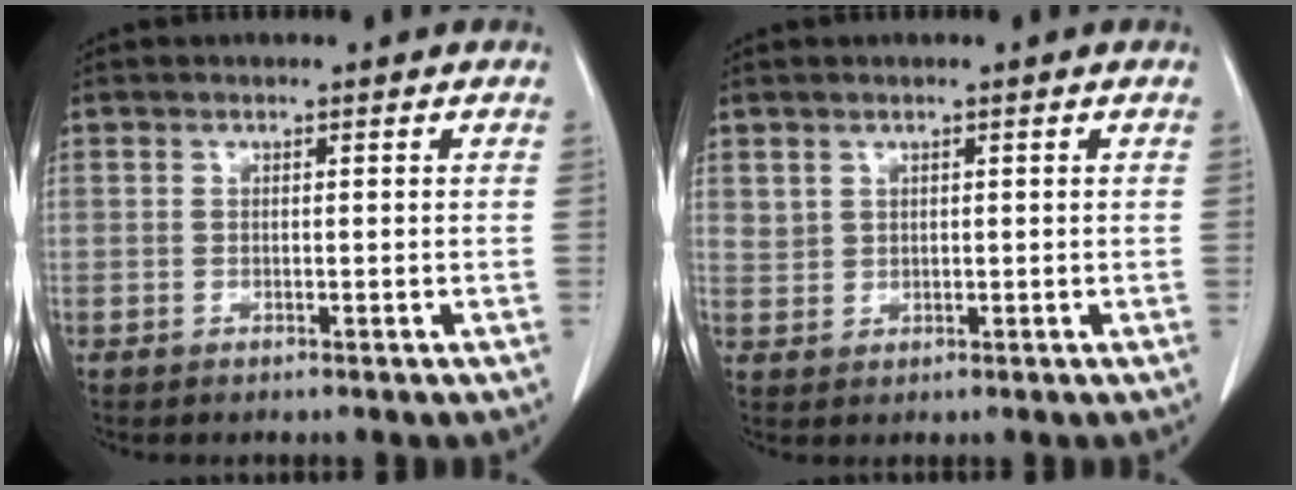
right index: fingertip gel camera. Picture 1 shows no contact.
{"total": 1.7, "force": [1.0, 1.3, 0.3], "torque": [0.002, 0.002, 0.019]}